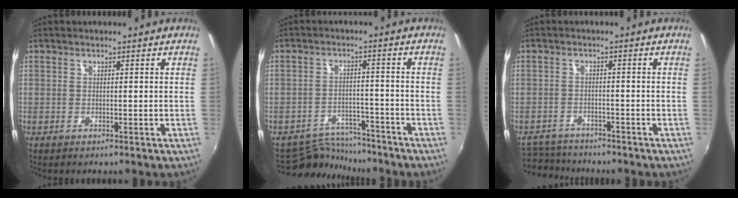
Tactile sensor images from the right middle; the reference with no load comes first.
{"total": 7.5, "force": [-7.2, 2.1, 0.0], "torque": [-0.016, 0.009, -0.115]}
{"total": 7.0, "force": [-6.6, 2.2, 1.2], "torque": [-0.046, -0.005, -0.110]}